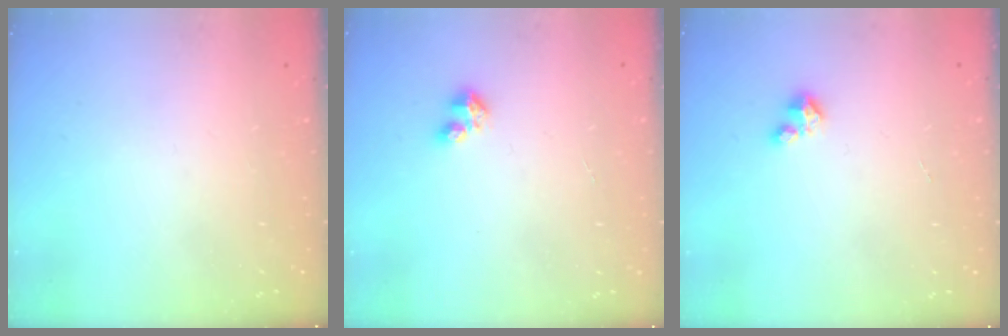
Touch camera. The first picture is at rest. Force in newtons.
{"total": 2.7, "press": 2.7, "slide": 0.3}
{"total": 1.5, "press": 1.5, "slide": 0.2}